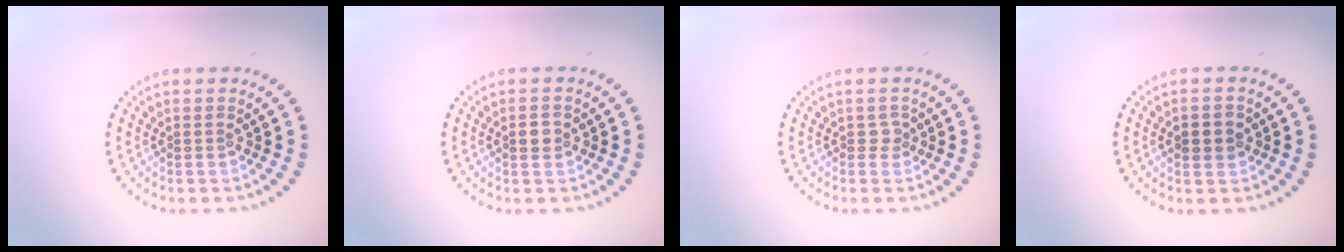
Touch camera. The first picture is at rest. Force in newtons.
{"total": 1.5, "press": 1.4, "slide": 0.3}
{"total": 0.9, "press": 0.7, "slide": 0.6}
{"total": 2.4, "press": 2.4, "slide": 0.1}